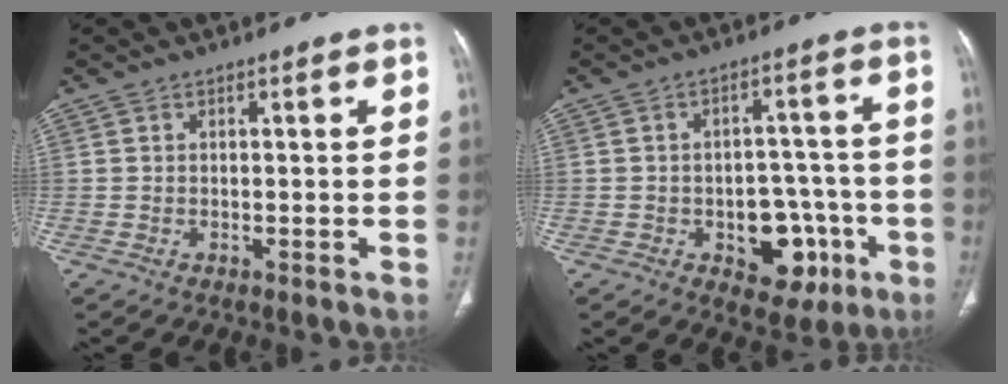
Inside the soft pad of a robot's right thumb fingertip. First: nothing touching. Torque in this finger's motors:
{"motor_torque": [2.50, 1.01, 0.70, -0.64, 0.02]}